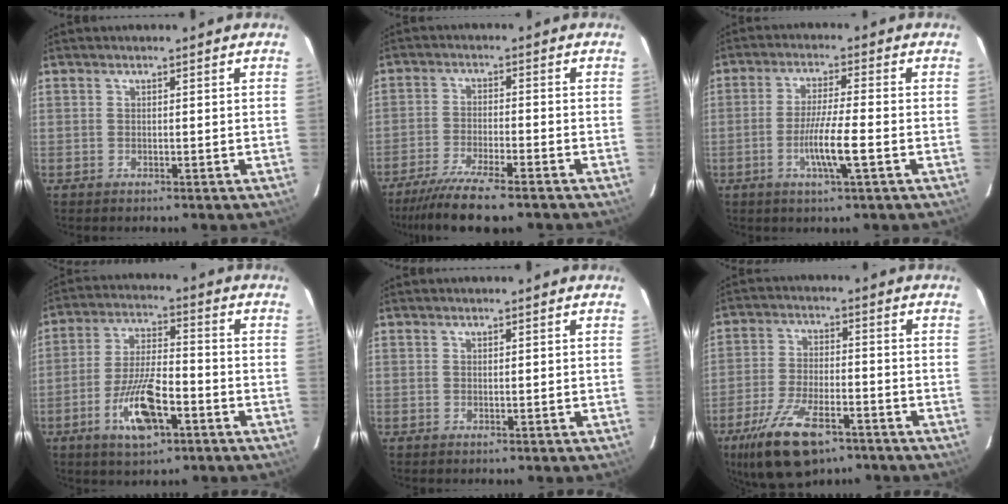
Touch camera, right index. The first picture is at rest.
{"total": 10.4, "force": [-8.5, 0.4, 5.9], "torque": [-0.092, -0.026, -0.138]}
{"total": 6.9, "force": [-2.2, -0.2, 6.6], "torque": [-0.121, -0.009, -0.042]}
{"total": 10.8, "force": [-4.7, 3.2, 9.2], "torque": [-0.181, -0.002, -0.083]}
{"total": 0.0}
{"total": 12.1, "force": [-7.7, 4.2, 8.3], "torque": [-0.163, -0.015, -0.133]}